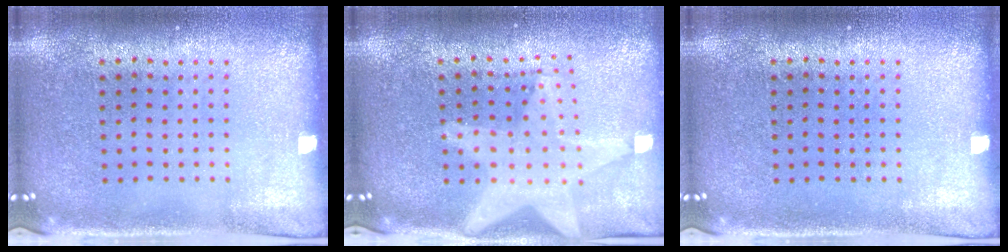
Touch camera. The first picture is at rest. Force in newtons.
{"total": 2.2, "press": 1.7, "slide": 1.3}
{"total": 0.0}